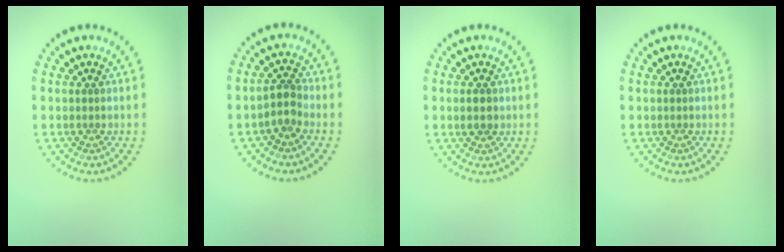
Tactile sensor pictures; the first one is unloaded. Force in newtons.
{"total": 1.9, "press": 1.6, "slide": 1.2}
{"total": 1.2, "press": 1.2, "slide": 0.1}
{"total": 0.0}